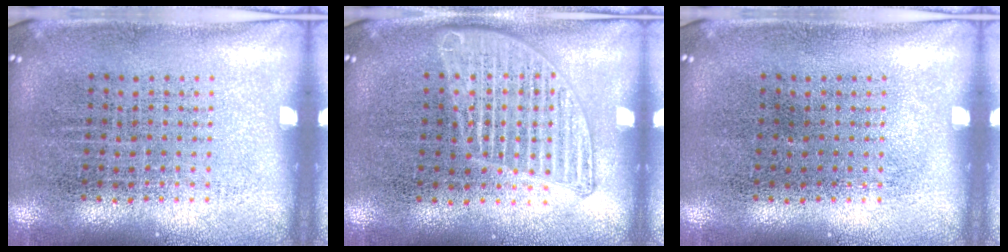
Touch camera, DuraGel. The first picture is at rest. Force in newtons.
{"total": 2.2, "press": 2.2, "slide": 0.4}
{"total": 0.0}